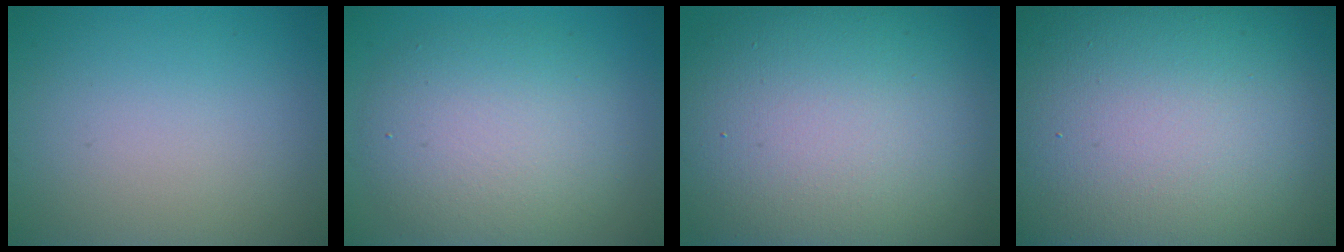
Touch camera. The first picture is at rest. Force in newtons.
{"total": 6.7, "press": 6.7, "slide": 0.8}
{"total": 17.2, "press": 17.2, "slide": 1.3}
{"total": 30.8, "press": 30.8, "slide": 1.5}